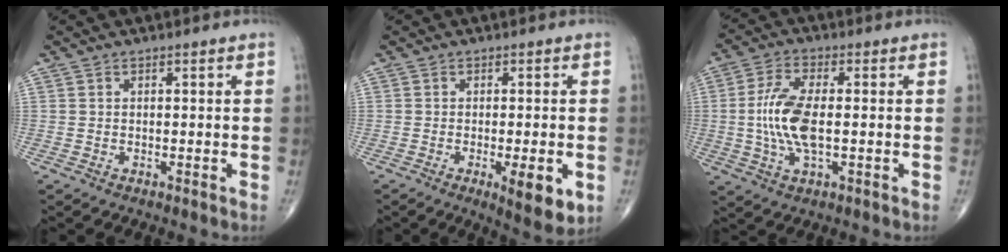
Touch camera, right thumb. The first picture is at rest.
{"total": 7.5, "force": [-2.4, 2.1, 6.9], "torque": [-0.090, -0.013, -0.028]}
{"total": 10.2, "force": [-0.6, 4.2, 9.3], "torque": [-0.206, 0.004, -0.012]}